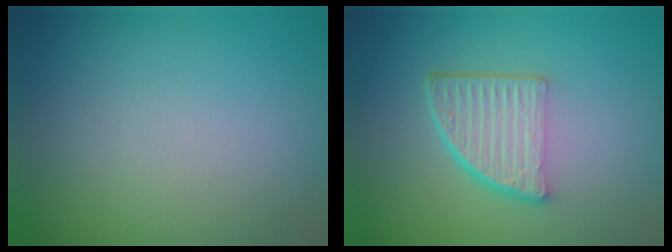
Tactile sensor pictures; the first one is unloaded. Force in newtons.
{"total": 5.2, "press": 3.6, "slide": 3.7}